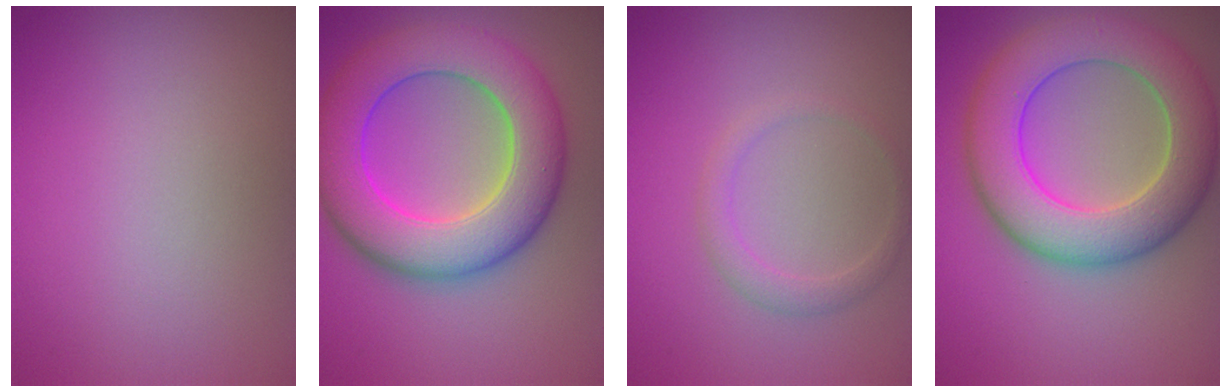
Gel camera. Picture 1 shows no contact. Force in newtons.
{"total": 10.4, "press": 10.4, "slide": 0.1}
{"total": 1.7, "press": 1.7, "slide": 0.1}
{"total": 9.4, "press": 9.4, "slide": 0.4}